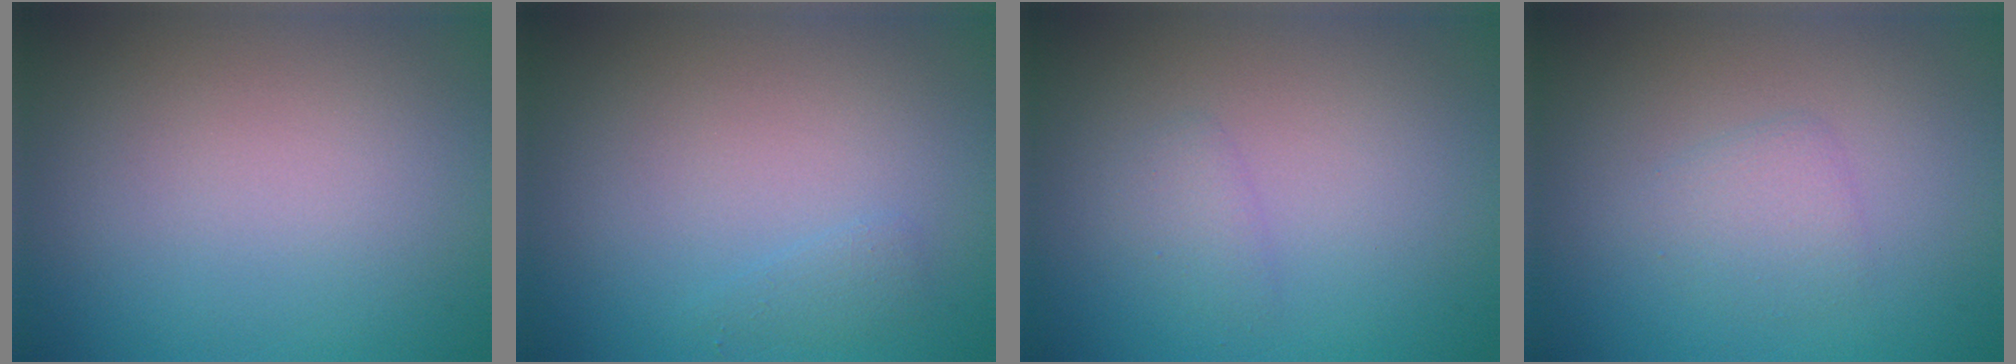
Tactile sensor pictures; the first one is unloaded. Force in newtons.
{"total": 0.8, "press": 0.8, "slide": 0.1}
{"total": 1.0, "press": 1.0, "slide": 0.1}
{"total": 1.6, "press": 1.6, "slide": 0.0}